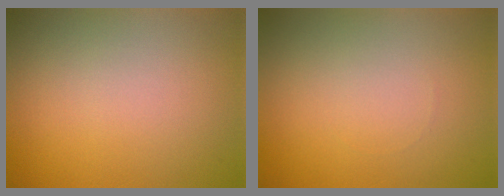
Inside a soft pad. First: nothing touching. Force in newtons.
{"total": 0.0}